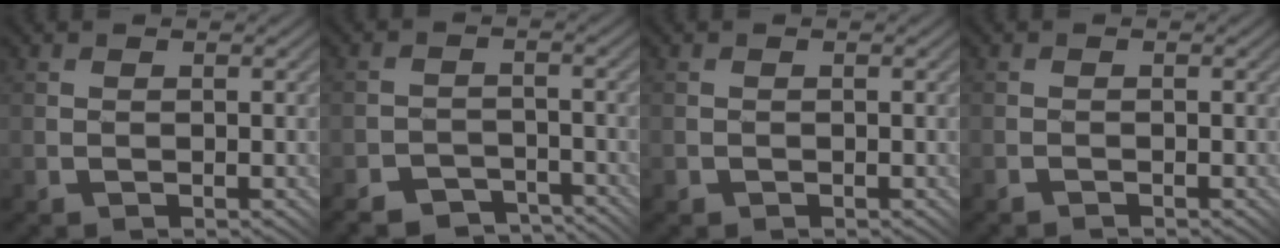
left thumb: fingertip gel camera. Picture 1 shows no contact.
{"total": 4.7, "force": [-4.3, 1.7, 1.0], "torque": [-0.015, -0.003, -0.073]}
{"total": 0.5, "force": [-0.4, 0.3, -0.1], "torque": [0.005, -0.001, -0.007]}
{"total": 0.7, "force": [-0.7, -0.2, -0.1], "torque": [0.004, 0.006, -0.017]}